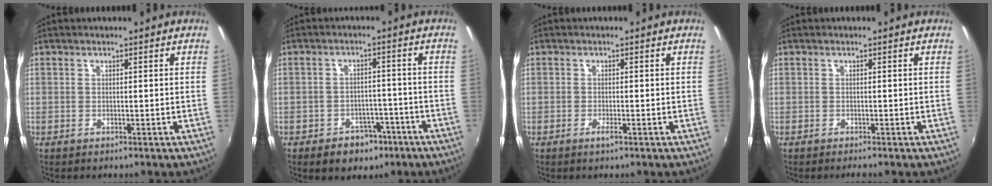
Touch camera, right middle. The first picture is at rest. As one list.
[{"total": 7.2, "force": [-4.4, 5.0, 2.7], "torque": [-0.064, 0.014, -0.043]}, {"total": 1.1, "force": [-0.6, 0.0, 0.9], "torque": [-0.019, -0.003, -0.013]}, {"total": 0.6, "force": [-0.5, -0.2, 0.2], "torque": [0.001, -0.003, -0.009]}]